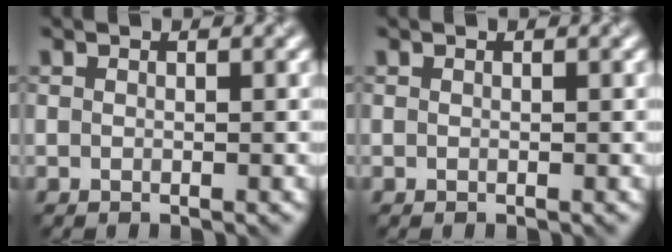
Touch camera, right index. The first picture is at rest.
{"total": 0.0}